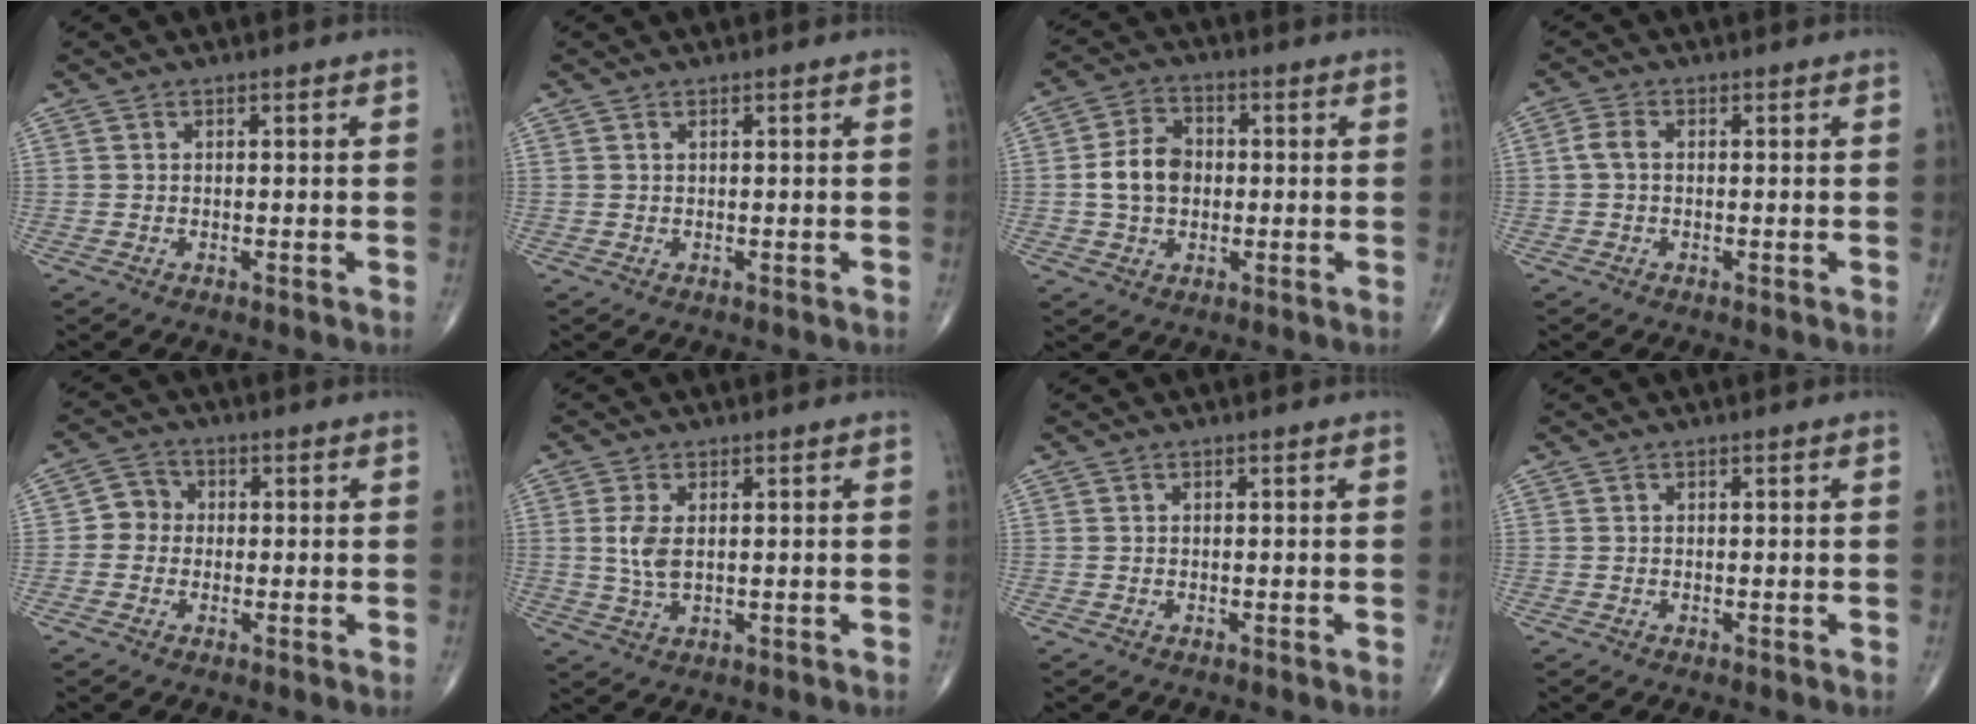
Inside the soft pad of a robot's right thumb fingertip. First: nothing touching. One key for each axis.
{"total": 0.0}
{"total": 8.0, "fx": -0.2, "fy": 6.0, "fz": 5.3, "tx": -0.081, "ty": 0.014, "tz": -0.007}
{"total": 2.4, "fx": 0.0, "fy": 1.5, "fz": 1.9, "tx": -0.041, "ty": 0.005, "tz": -0.004}
{"total": 3.9, "fx": -0.4, "fy": 3.6, "fz": 1.4, "tx": -0.001, "ty": 0.010, "tz": -0.018}
{"total": 4.6, "fx": 0.7, "fy": 2.3, "fz": 4.0, "tx": -0.090, "ty": -0.006, "tz": 0.017}
{"total": 0.0}
{"total": 0.0}